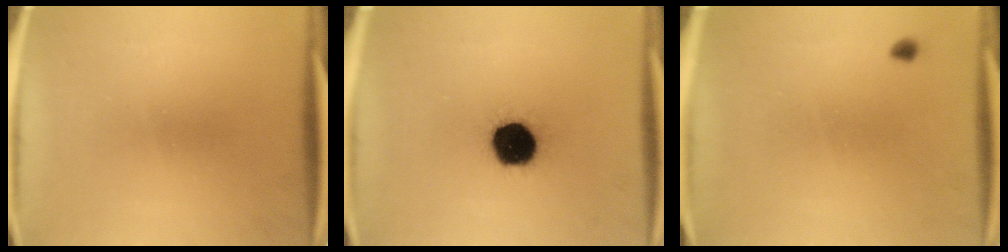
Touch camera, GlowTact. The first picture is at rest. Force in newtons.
{"total": 14.8}
{"total": 0.8}